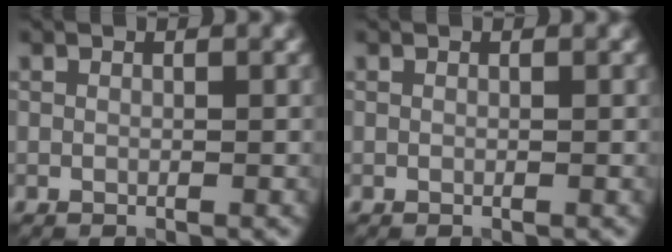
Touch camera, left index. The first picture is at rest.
{"total": 0.0}